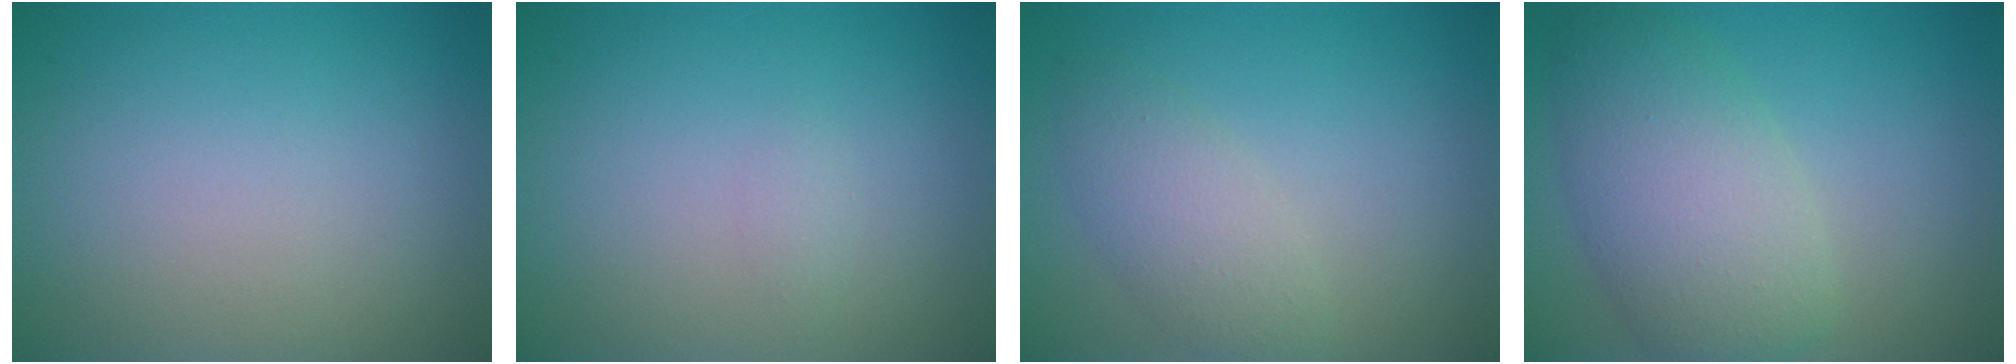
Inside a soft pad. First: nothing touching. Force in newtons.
{"total": 0.6, "press": 0.6, "slide": 0.1}
{"total": 2.9, "press": 2.9, "slide": 0.1}
{"total": 6.4, "press": 6.4, "slide": 0.3}